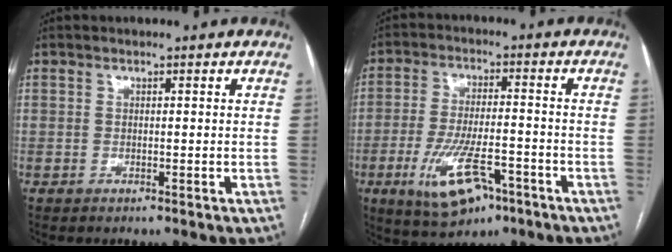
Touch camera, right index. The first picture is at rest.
{"total": 11.2, "force": [-5.6, 4.1, 8.8], "torque": [-0.174, -0.009, -0.085]}